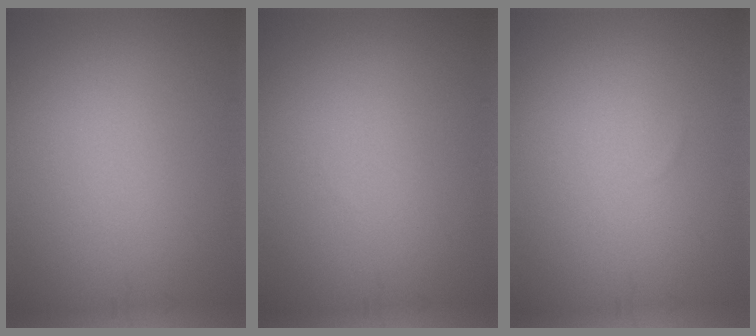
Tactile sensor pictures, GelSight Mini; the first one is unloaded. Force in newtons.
{"total": 0.0}
{"total": 0.0}